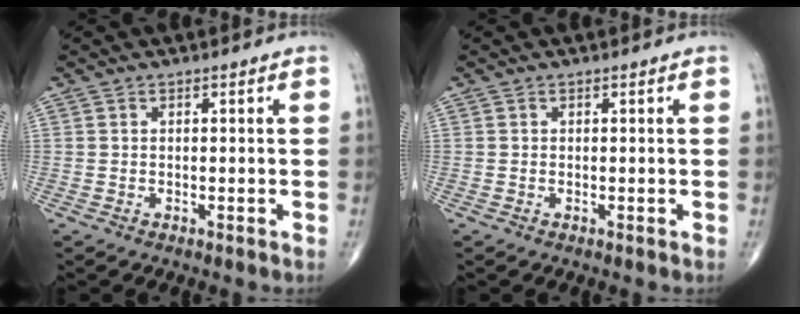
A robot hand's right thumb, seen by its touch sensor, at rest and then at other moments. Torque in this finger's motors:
{"motor_torque": [-0.10, 0.20, 0.13, 0.30, -0.02]}